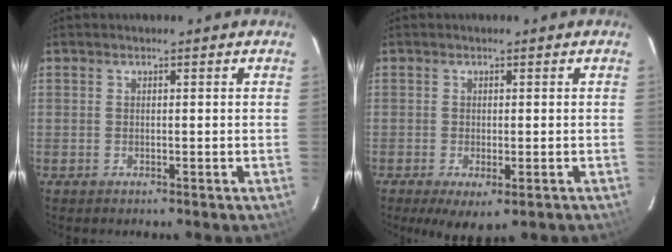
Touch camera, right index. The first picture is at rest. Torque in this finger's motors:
{"motor_torque": [1.21, -0.93, 0.51, 0.06]}